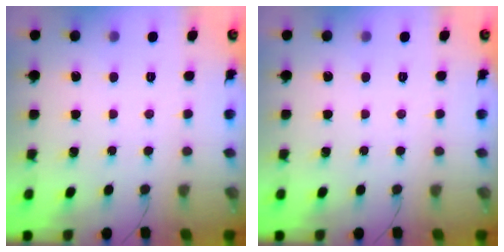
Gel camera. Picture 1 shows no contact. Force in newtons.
{"total": 0.0}